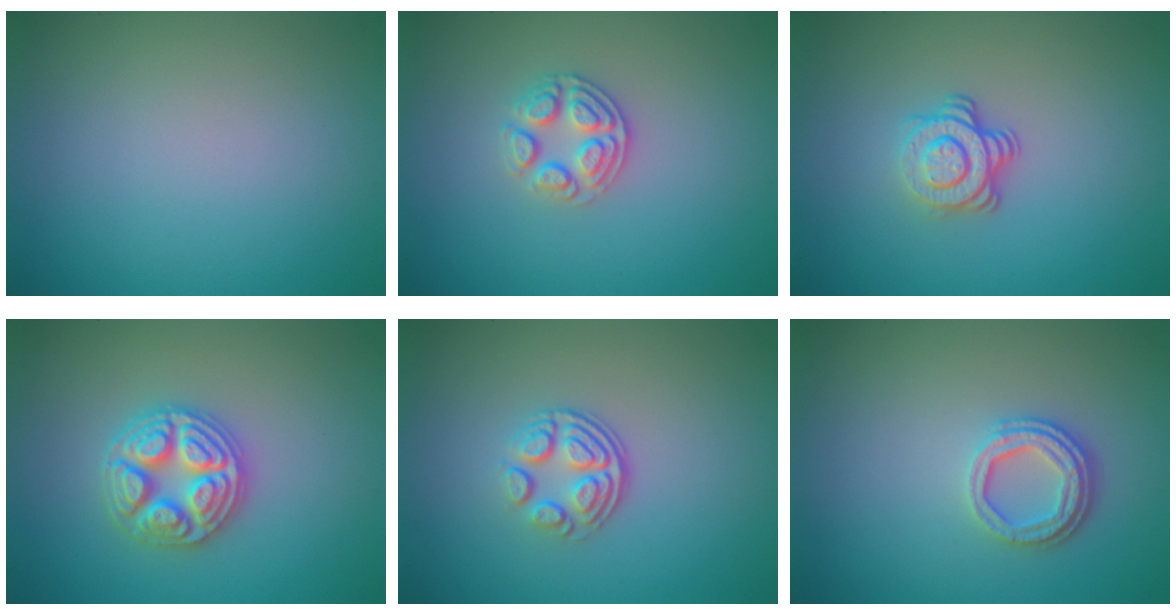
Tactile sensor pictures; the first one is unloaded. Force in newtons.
{"total": 2.6, "press": 2.5, "slide": 0.9}
{"total": 3.6, "press": 2.5, "slide": 2.5}
{"total": 4.8, "press": 4.7, "slide": 0.6}
{"total": 3.5, "press": 2.4, "slide": 2.6}
{"total": 3.2, "press": 2.5, "slide": 2.0}